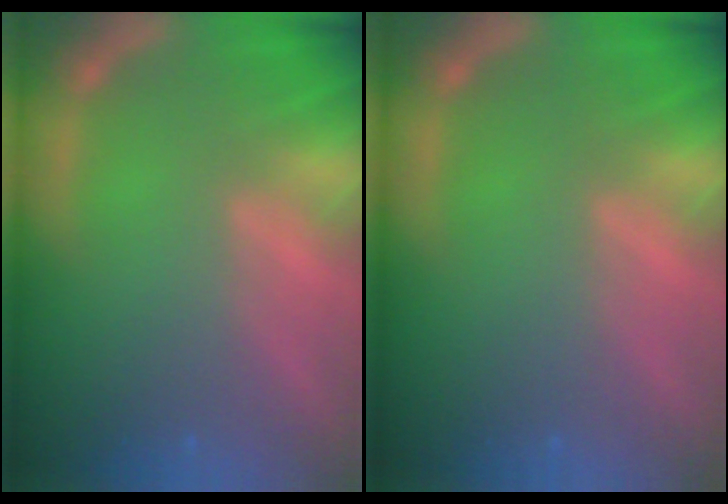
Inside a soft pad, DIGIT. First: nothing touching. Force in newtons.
{"total": 0.0}